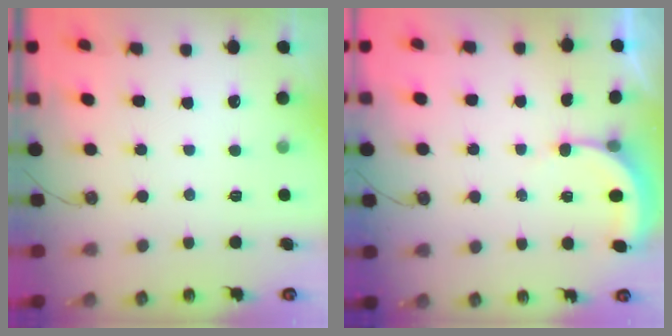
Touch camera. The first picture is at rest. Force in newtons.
{"total": 3.7, "press": 3.7, "slide": 0.2}